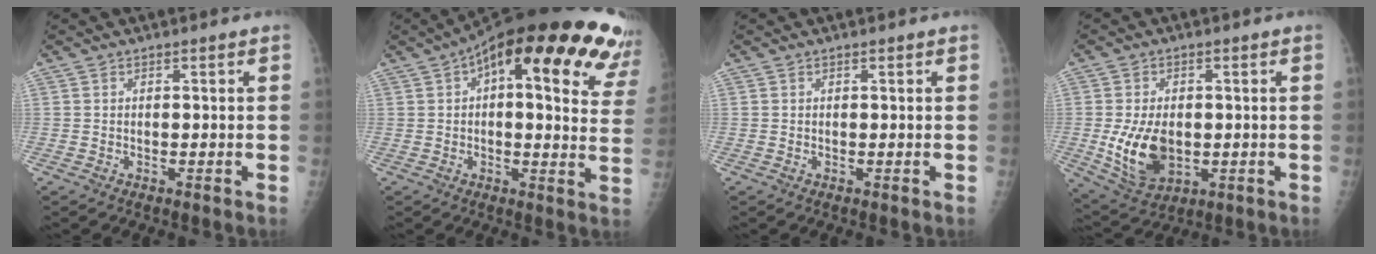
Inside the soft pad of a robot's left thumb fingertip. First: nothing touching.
{"total": 27.2, "force": [14.4, 8.6, 21.3], "torque": [-0.233, 0.010, 0.174]}
{"total": 0.0}
{"total": 10.9, "force": [-1.1, 7.1, 8.2], "torque": [-0.138, -0.011, -0.002]}